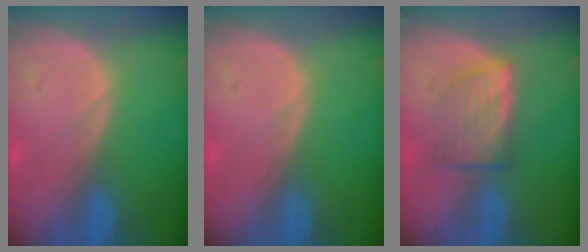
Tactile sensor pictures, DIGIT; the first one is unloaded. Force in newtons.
{"total": 0.0}
{"total": 5.7, "press": 5.6, "slide": 1.0}